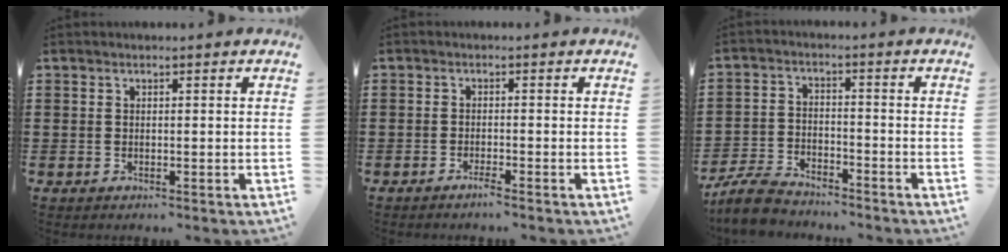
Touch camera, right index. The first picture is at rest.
{"total": 1.6, "force": [-1.4, -0.1, 0.8], "torque": [-0.015, -0.005, -0.025]}
{"total": 5.9, "force": [-5.6, 1.2, 1.6], "torque": [-0.052, 0.002, -0.114]}